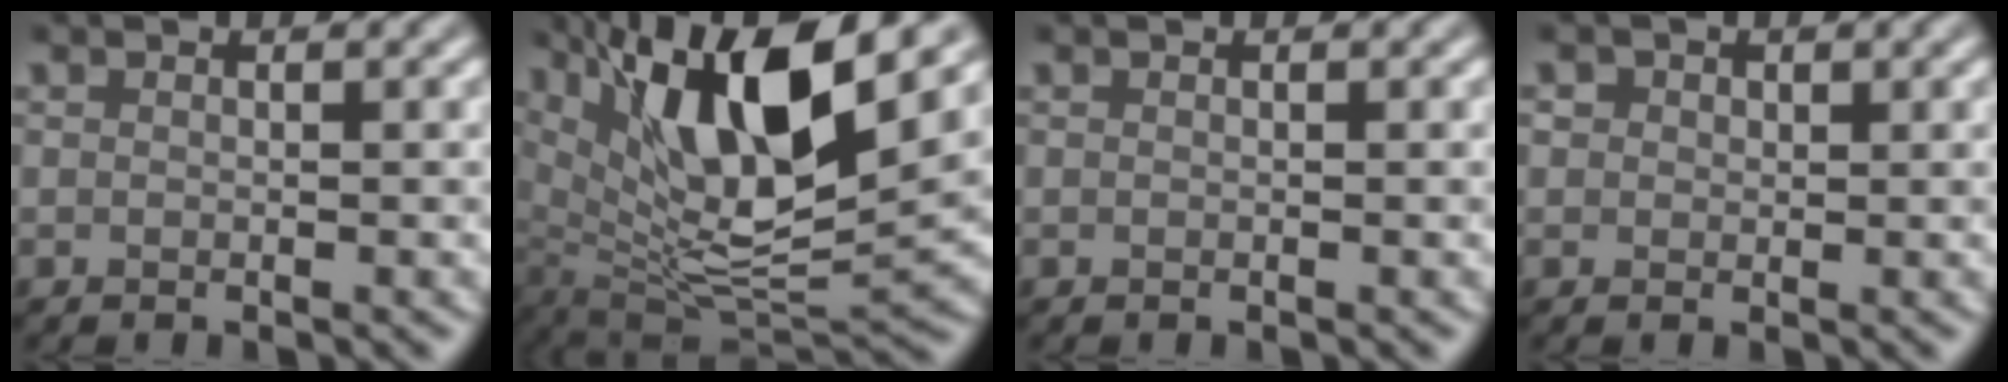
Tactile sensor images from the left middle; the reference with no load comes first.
{"total": 13.5, "force": [5.7, 4.0, 11.5], "torque": [-0.199, 0.000, 0.108]}
{"total": 0.0}
{"total": 1.2, "force": [0.5, 1.0, 0.2], "torque": [-0.001, -0.002, 0.001]}